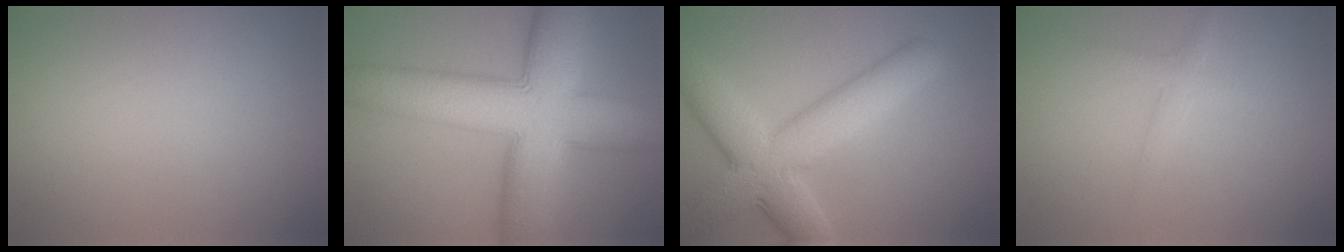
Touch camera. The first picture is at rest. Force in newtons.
{"total": 13.3, "press": 13.2, "slide": 0.6}
{"total": 7.9, "press": 7.9, "slide": 0.1}
{"total": 1.3, "press": 1.3, "slide": 0.0}